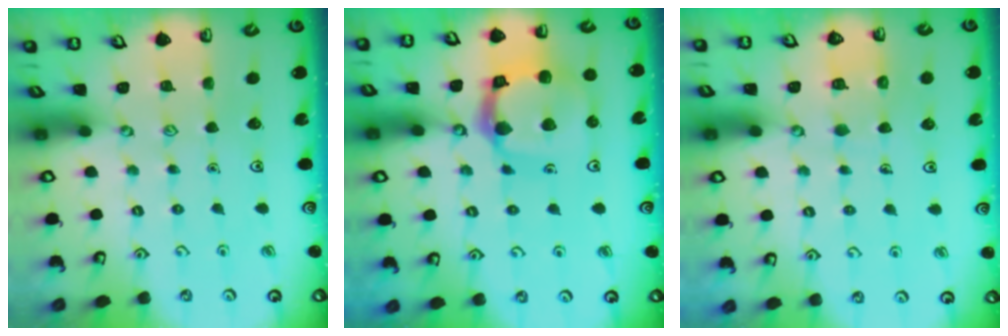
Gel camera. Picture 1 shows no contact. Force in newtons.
{"total": 14.9, "press": 14.8, "slide": 1.6}
{"total": 4.4, "press": 4.4, "slide": 0.4}